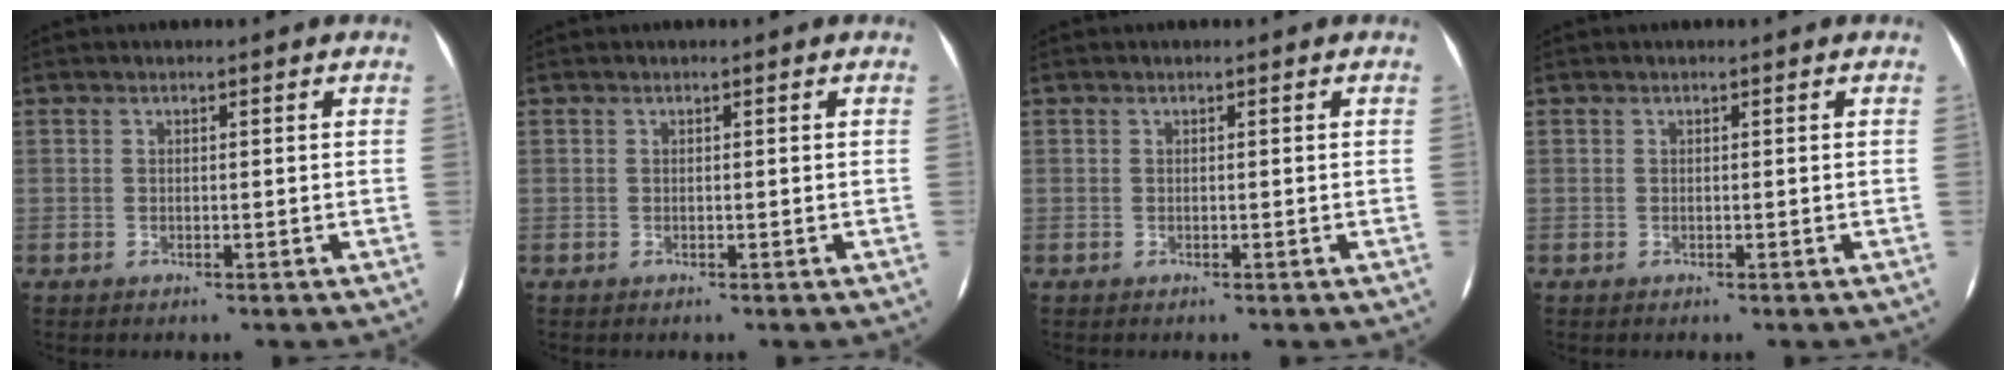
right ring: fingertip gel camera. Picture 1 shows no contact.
{"total": 0.0}
{"total": 0.0}
{"total": 0.0}